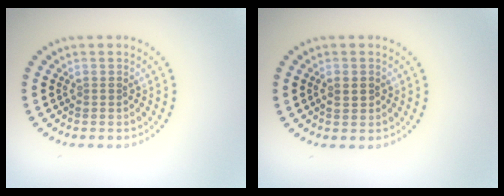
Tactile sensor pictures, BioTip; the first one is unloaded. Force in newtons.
{"total": 1.1, "press": 1.1, "slide": 0.2}